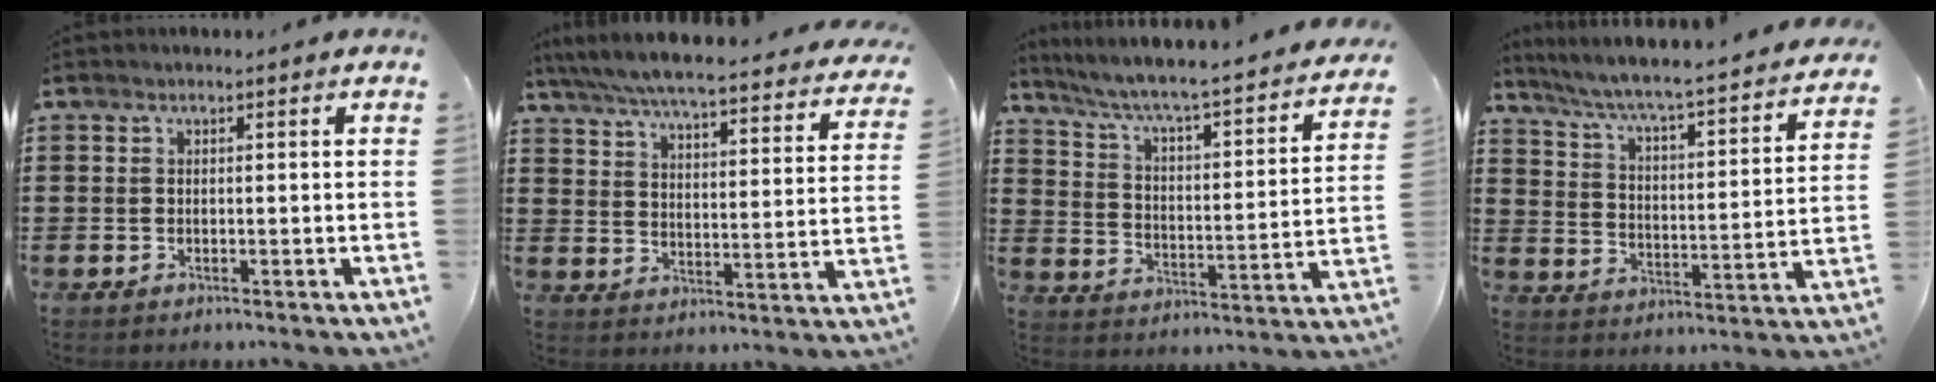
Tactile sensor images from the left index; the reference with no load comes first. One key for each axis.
{"total": 5.9, "fx": 5.5, "fy": -0.4, "fz": 2.2, "tx": -0.068, "ty": -0.042, "tz": 0.090}
{"total": 4.5, "fx": 3.7, "fy": -0.1, "fz": 2.6, "tx": -0.070, "ty": -0.042, "tz": 0.049}
{"total": 4.5, "fx": 3.9, "fy": -0.4, "fz": 2.1, "tx": -0.063, "ty": -0.045, "tz": 0.053}